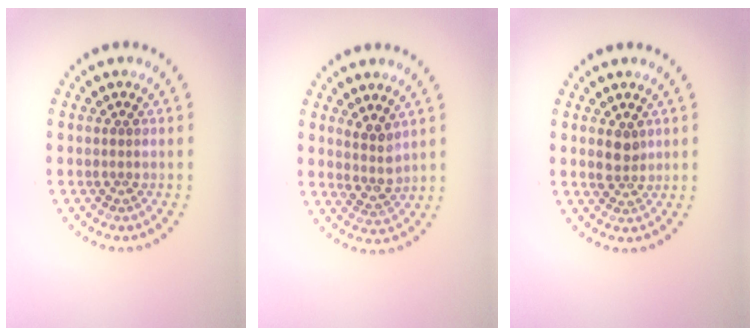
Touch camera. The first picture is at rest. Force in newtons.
{"total": 2.3, "press": 1.9, "slide": 1.3}
{"total": 2.0, "press": 1.9, "slide": 0.7}